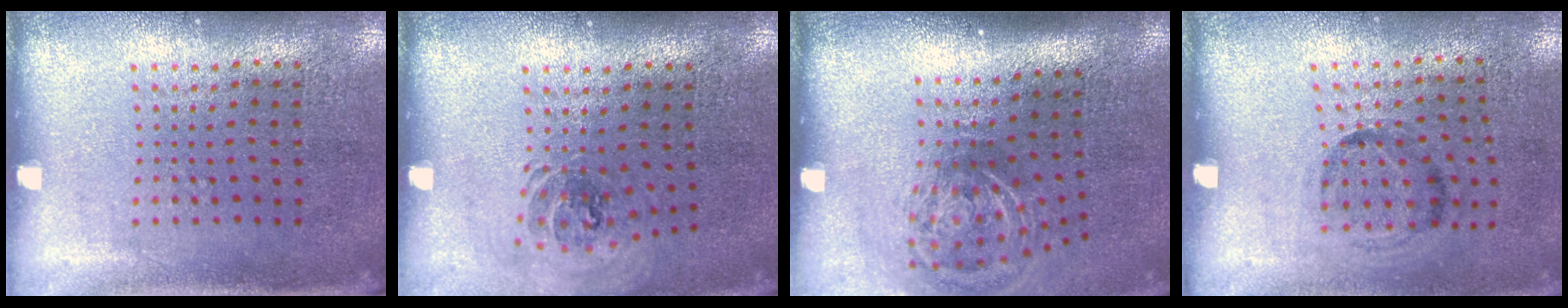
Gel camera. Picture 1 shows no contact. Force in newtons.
{"total": 0.8, "press": 0.8, "slide": 0.1}
{"total": 2.3, "press": 1.3, "slide": 1.8}
{"total": 1.2, "press": 0.8, "slide": 0.9}